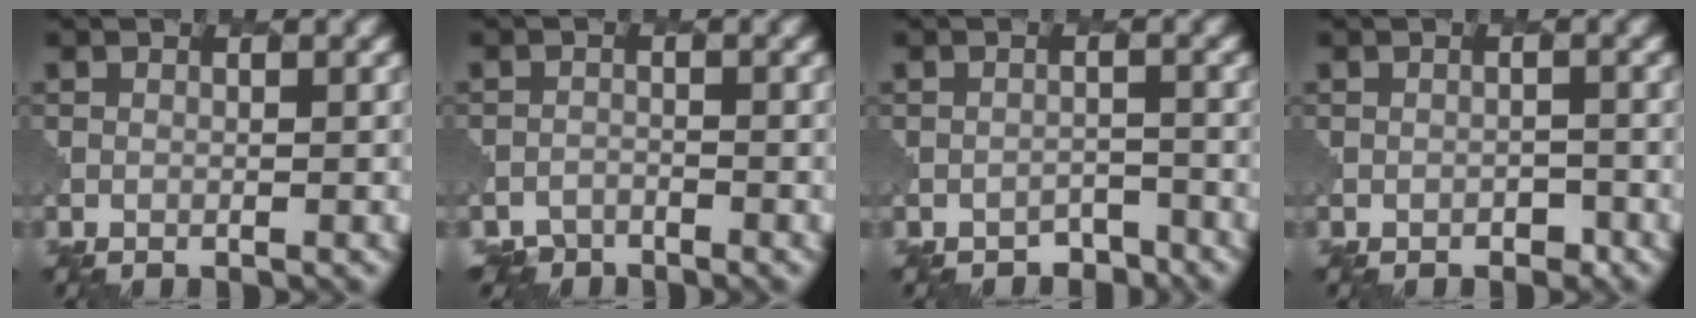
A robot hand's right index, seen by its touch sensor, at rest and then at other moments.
{"total": 2.3, "force": [-2.2, 0.4, -0.8], "torque": [0.006, -0.001, -0.037]}
{"total": 1.9, "force": [-1.8, 0.5, -0.3], "torque": [0.006, 0.004, -0.025]}
{"total": 0.9, "force": [-0.6, 0.6, 0.0], "torque": [-0.002, 0.001, -0.009]}